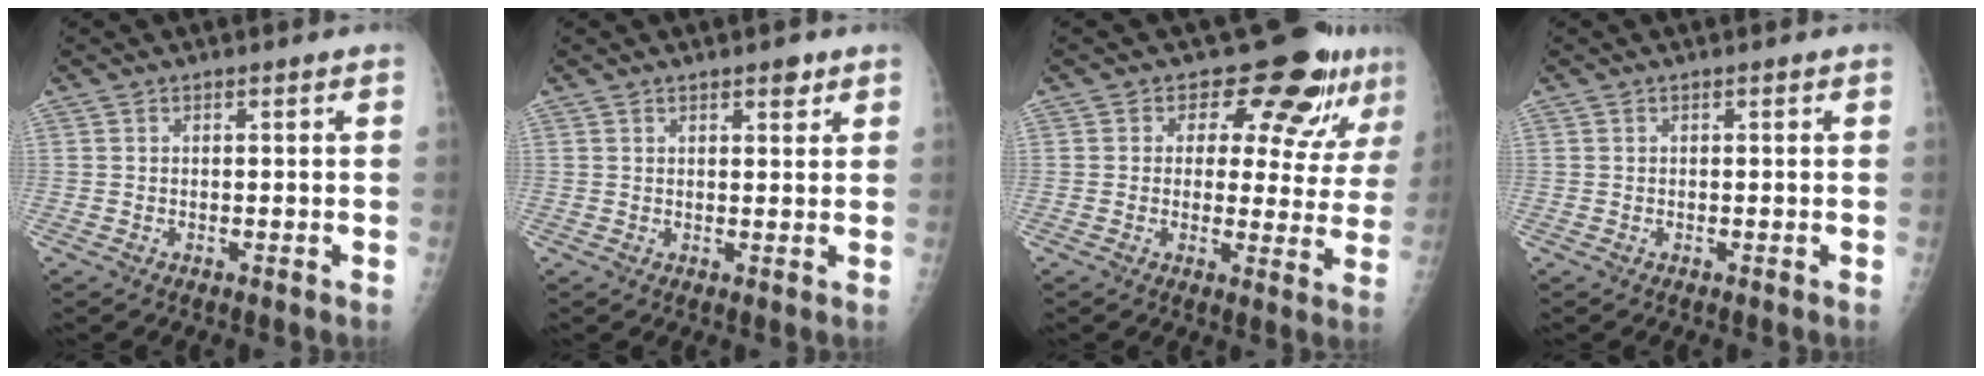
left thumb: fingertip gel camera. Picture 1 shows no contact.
{"total": 2.6, "force": [1.7, 1.1, 1.6], "torque": [-0.011, -0.009, 0.023]}
{"total": 11.8, "force": [8.2, 5.9, 6.0], "torque": [-0.030, -0.049, 0.091]}
{"total": 0.0}